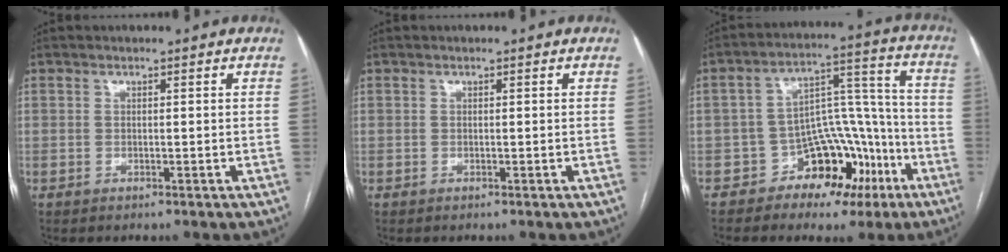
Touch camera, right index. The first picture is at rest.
{"total": 0.0}
{"total": 11.1, "force": [-6.0, 7.6, 5.5], "torque": [-0.062, 0.054, -0.085]}